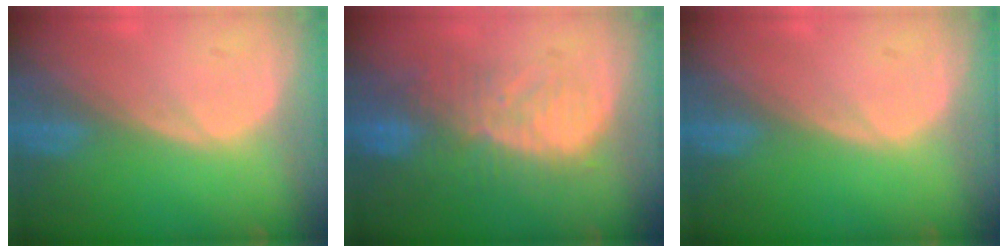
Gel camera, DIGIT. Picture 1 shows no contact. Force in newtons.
{"total": 10.3, "press": 8.8, "slide": 5.4}
{"total": 0.0}